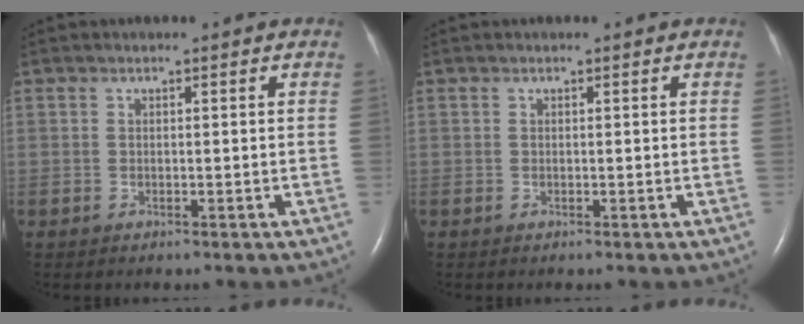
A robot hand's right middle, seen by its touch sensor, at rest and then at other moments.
{"total": 0.0}